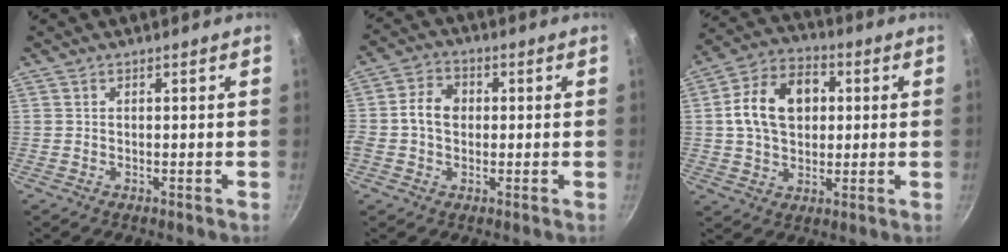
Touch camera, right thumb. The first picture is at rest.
{"total": 6.5, "force": [0.2, 5.2, 3.9], "torque": [-0.053, 0.013, -0.012]}
{"total": 14.1, "force": [2.2, 10.1, 9.6], "torque": [-0.138, 0.018, 0.026]}